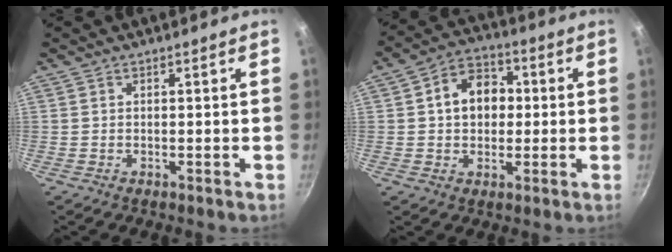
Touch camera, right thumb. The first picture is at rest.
{"total": 10.2, "force": [1.0, 7.8, 6.4], "torque": [-0.063, 0.018, 0.003]}